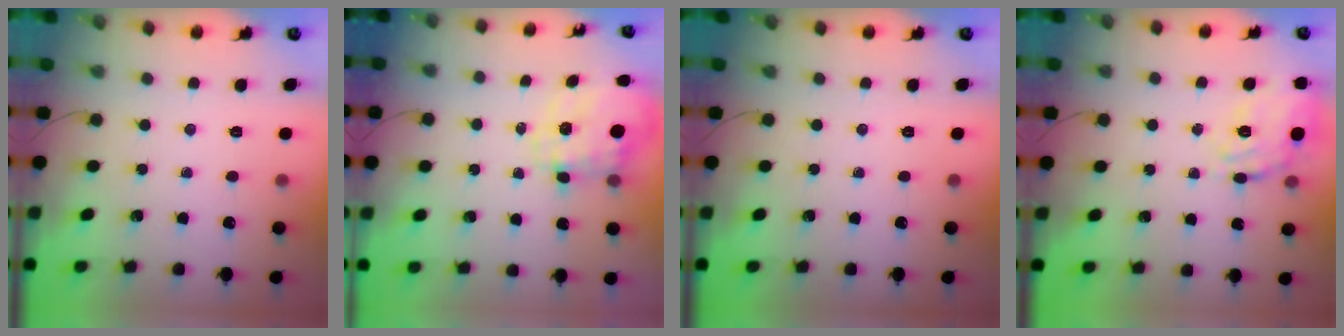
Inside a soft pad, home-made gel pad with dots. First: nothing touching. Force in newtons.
{"total": 9.1, "press": 9.1, "slide": 1.2}
{"total": 0.0}
{"total": 12.3, "press": 12.1, "slide": 1.8}